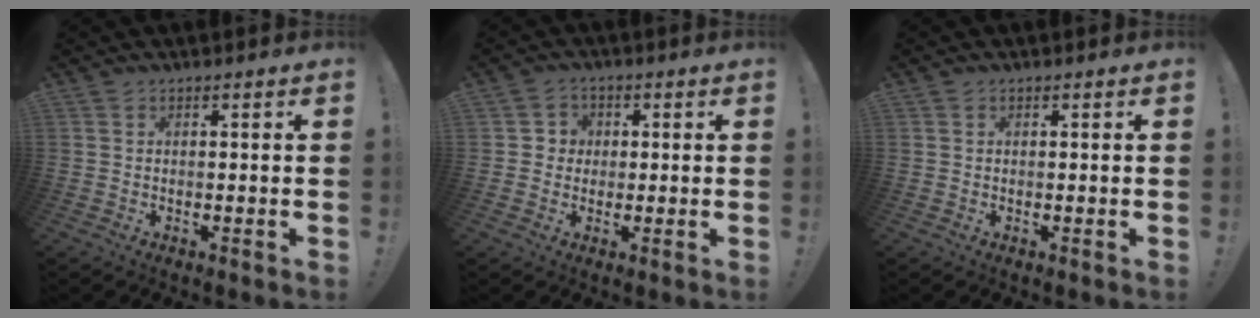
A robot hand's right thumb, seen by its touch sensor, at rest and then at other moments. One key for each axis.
{"total": 4.0, "fx": 0.0, "fy": 3.9, "fz": 0.8, "tx": -0.012, "ty": 0.006, "tz": -0.002}
{"total": 0.0}